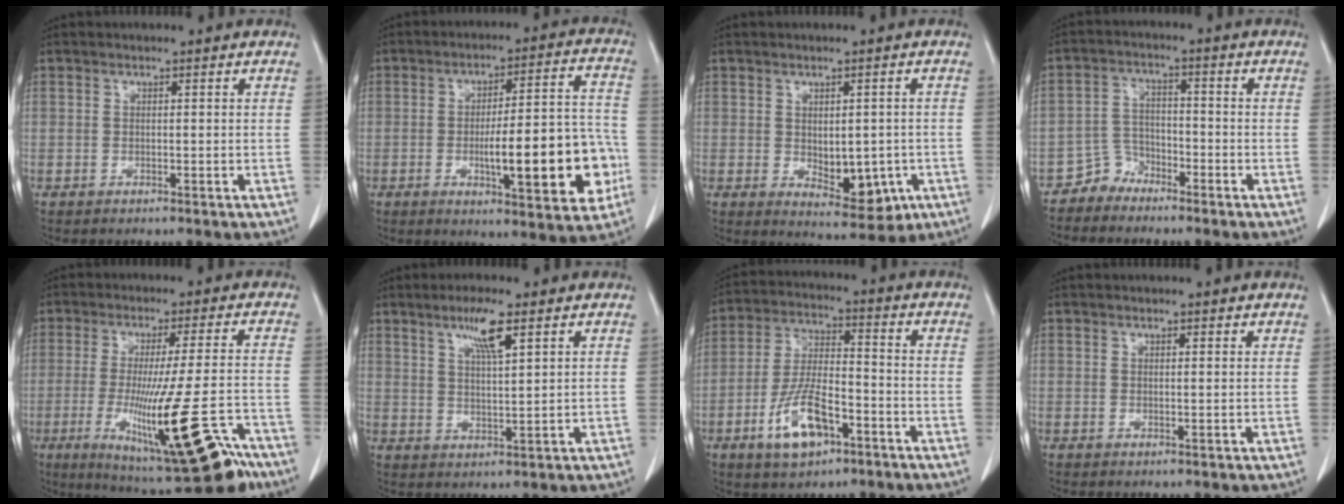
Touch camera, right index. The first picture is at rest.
{"total": 16.6, "force": [-4.1, 3.6, 15.7], "torque": [-0.215, 0.017, -0.052]}
{"total": 7.3, "force": [-1.6, 4.0, 5.9], "torque": [-0.073, -0.003, -0.005]}
{"total": 3.9, "force": [-3.2, 2.3, -0.4], "torque": [0.016, 0.010, -0.063]}
{"total": 19.8, "force": [-9.8, 2.1, 17.1], "torque": [-0.244, -0.031, -0.144]}
{"total": 6.2, "force": [3.5, 0.4, 5.1], "torque": [-0.095, -0.003, 0.063]}
{"total": 10.8, "force": [-5.1, 4.1, 8.6], "torque": [-0.179, -0.001, -0.090]}
{"total": 1.0, "force": [0.9, 0.1, 0.5], "torque": [-0.008, -0.005, 0.013]}